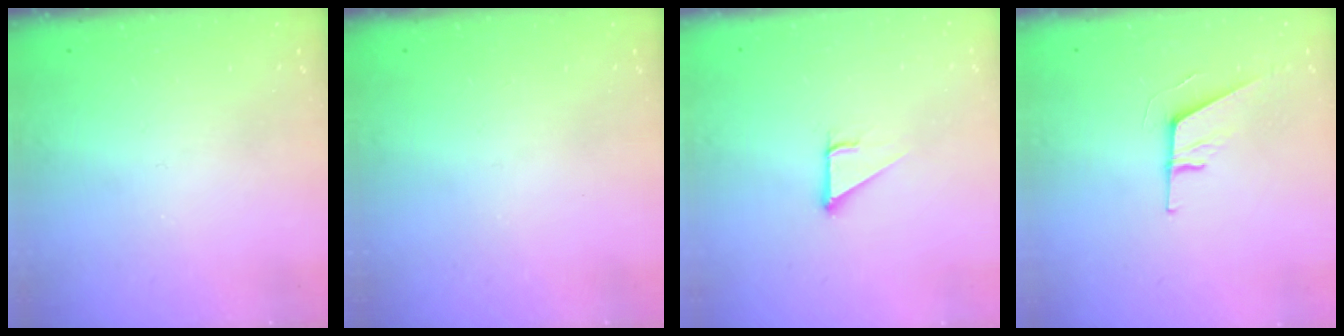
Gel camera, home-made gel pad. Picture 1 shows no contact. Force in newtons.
{"total": 0.0}
{"total": 2.8, "press": 2.8, "slide": 0.0}
{"total": 7.7, "press": 7.4, "slide": 2.3}